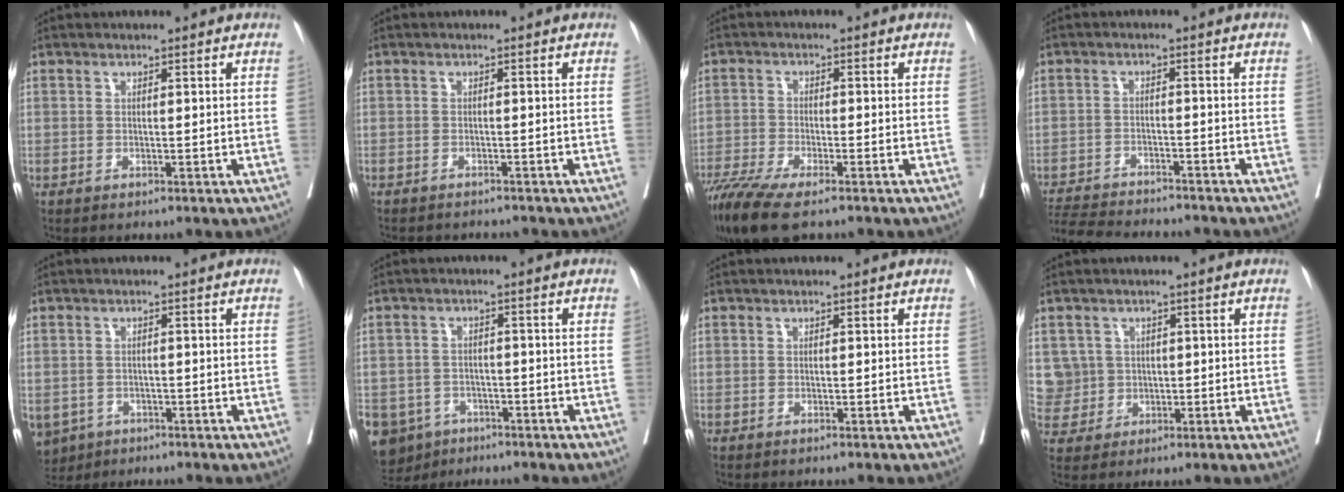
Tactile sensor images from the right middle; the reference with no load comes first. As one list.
[{"total": 4.8, "force": [-4.5, 1.2, 1.1], "torque": [-0.010, -0.004, -0.060]}, {"total": 9.0, "force": [-7.1, 0.8, 5.4], "torque": [-0.097, -0.019, -0.126]}, {"total": 11.9, "force": [-11.1, 1.5, 3.9], "torque": [-0.066, -0.004, -0.167]}, {"total": 7.7, "force": [-4.0, 6.1, 2.3], "torque": [-0.064, -0.002, -0.058]}, {"total": 10.2, "force": [-6.1, 7.8, 2.4], "torque": [-0.066, -0.002, -0.088]}, {"total": 0.0}, {"total": 4.7, "force": [0.7, 4.6, -0.3], "torque": [0.012, 0.011, 0.021]}]